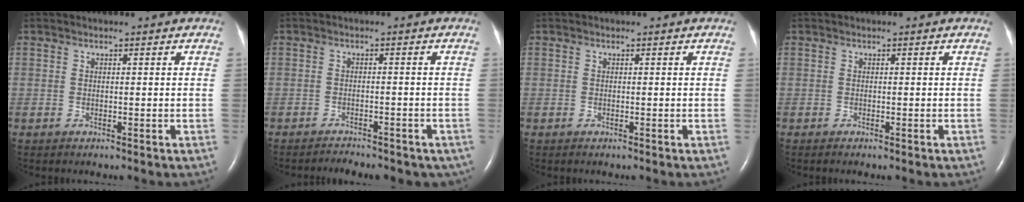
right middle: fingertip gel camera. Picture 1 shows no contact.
{"total": 8.2, "force": [-7.0, 3.0, 3.0], "torque": [-0.039, -0.001, -0.074]}
{"total": 0.0}
{"total": 0.0}